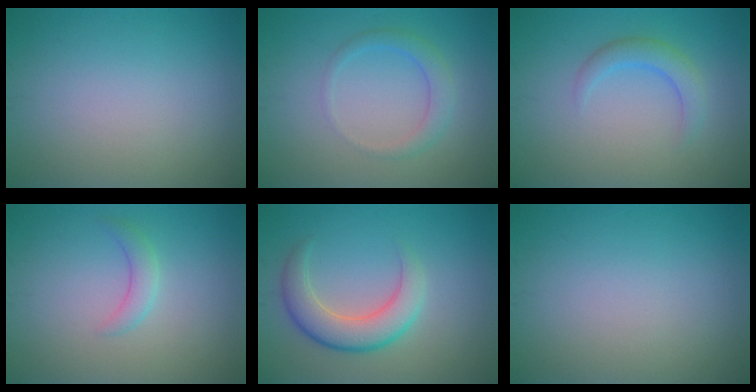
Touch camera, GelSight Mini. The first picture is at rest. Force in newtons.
{"total": 2.2, "press": 2.2, "slide": 0.1}
{"total": 2.4, "press": 2.4, "slide": 0.1}
{"total": 1.6, "press": 1.6, "slide": 0.1}
{"total": 4.7, "press": 4.7, "slide": 0.4}
{"total": 0.0}